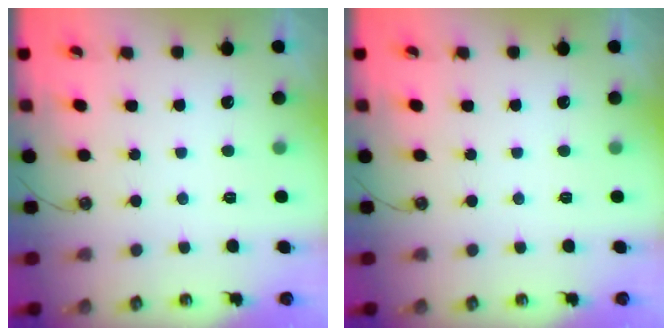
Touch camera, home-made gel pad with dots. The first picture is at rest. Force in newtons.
{"total": 0.0}